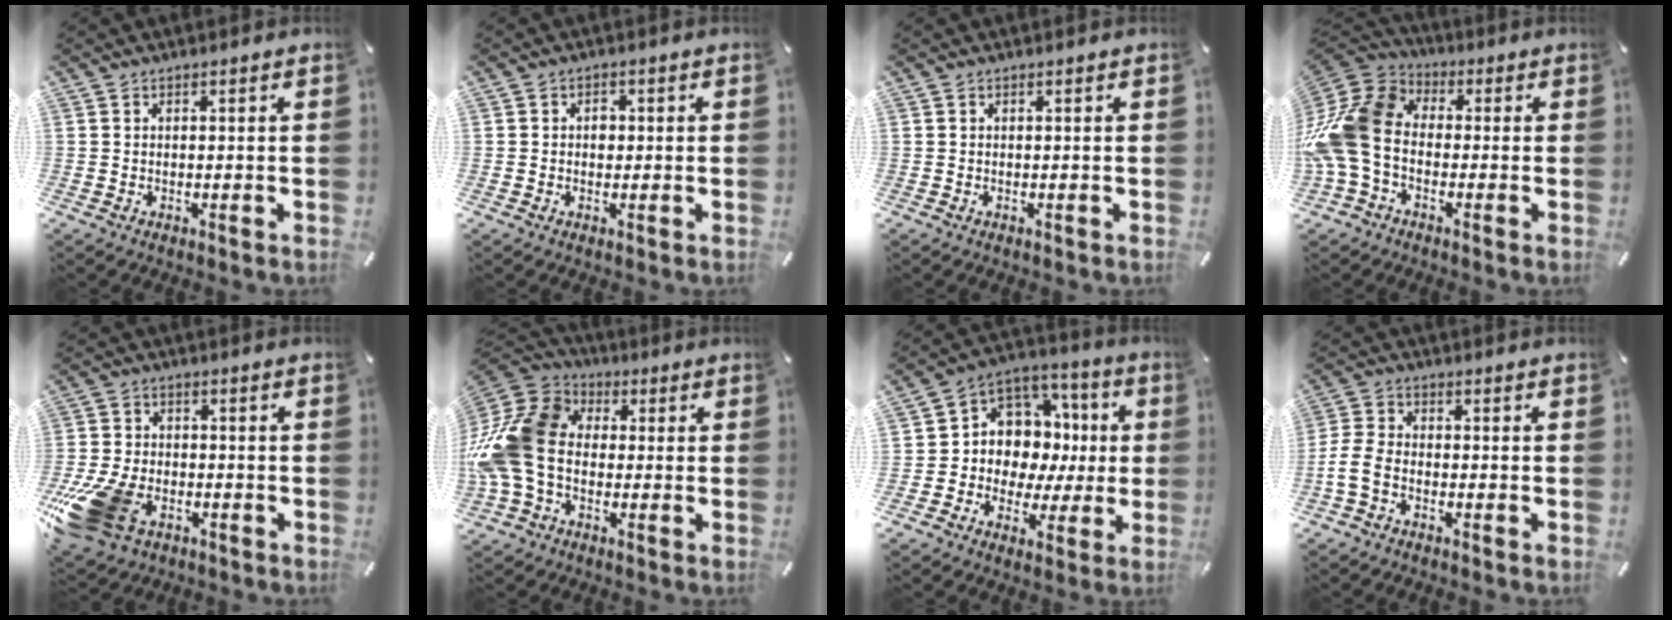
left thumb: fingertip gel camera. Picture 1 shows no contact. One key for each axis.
{"total": 2.3, "fx": 0.0, "fy": 1.8, "fz": 1.4, "tx": -0.013, "ty": -0.001, "tz": -0.007}
{"total": 0.0}
{"total": 15.7, "fx": -2.8, "fy": 11.9, "fz": 9.8, "tx": -0.222, "ty": 0.023, "tz": -0.055}
{"total": 15.8, "fx": -7.1, "fy": 10.2, "fz": 9.8, "tx": -0.199, "ty": 0.032, "tz": -0.118}
{"total": 17.7, "fx": -2.0, "fy": 13.9, "fz": 10.6, "tx": -0.241, "ty": 0.023, "tz": -0.035}
{"total": 10.4, "fx": 1.0, "fy": 10.0, "fz": 2.4, "tx": -0.042, "ty": -0.029, "tz": 0.030}
{"total": 5.6, "fx": -2.9, "fy": 3.4, "fz": 3.3, "tx": -0.078, "ty": 0.010, "tz": -0.056}